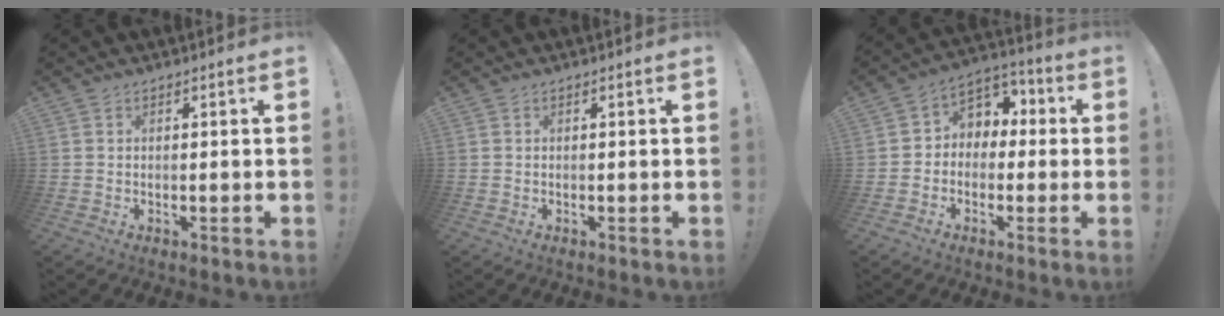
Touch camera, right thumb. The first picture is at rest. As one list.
[{"total": 0.0}, {"total": 6.4, "force": [-0.6, 6.1, 2.0], "torque": [-0.020, 0.003, -0.004]}]